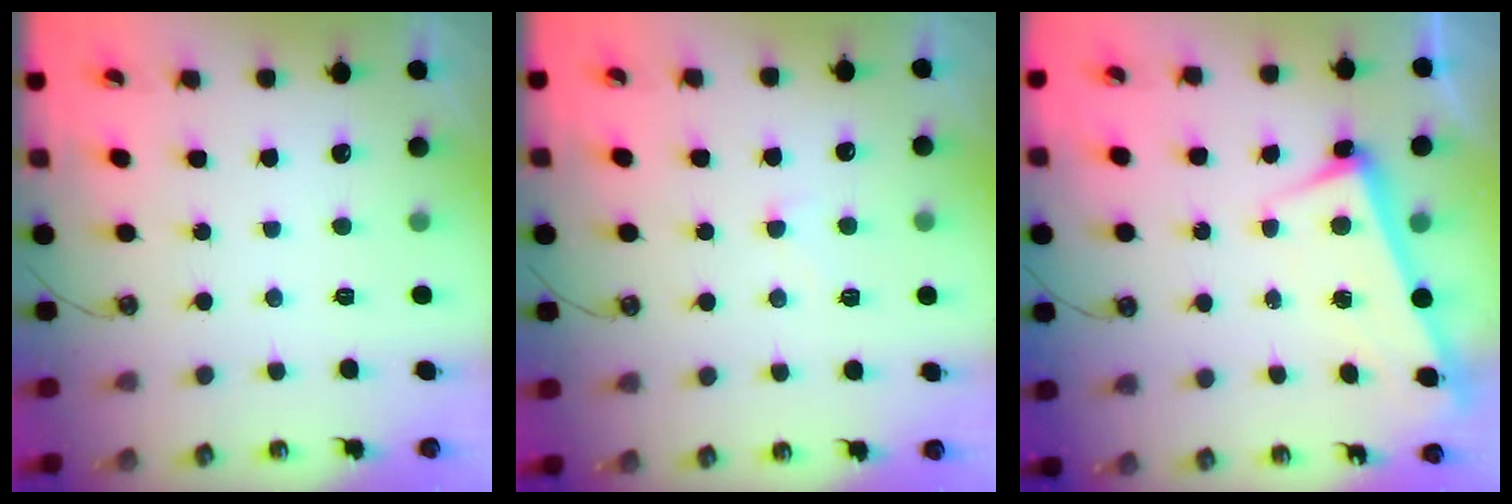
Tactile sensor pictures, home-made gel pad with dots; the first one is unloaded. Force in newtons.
{"total": 2.7, "press": 2.6, "slide": 0.5}
{"total": 2.7, "press": 2.6, "slide": 0.7}